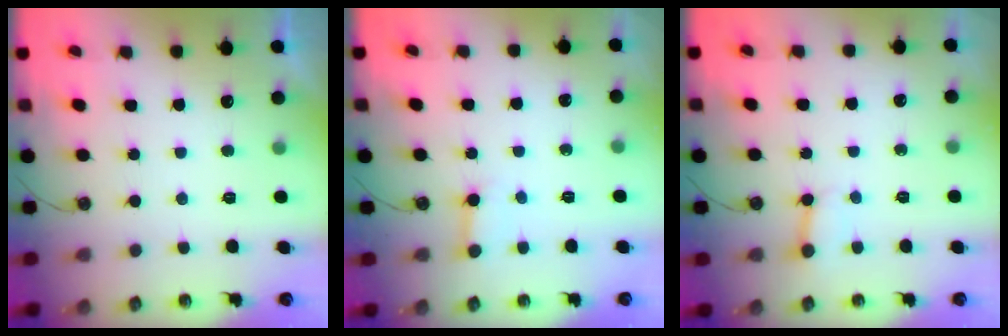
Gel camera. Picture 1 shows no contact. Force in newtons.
{"total": 3.0, "press": 2.9, "slide": 0.5}
{"total": 2.5, "press": 2.5, "slide": 0.2}